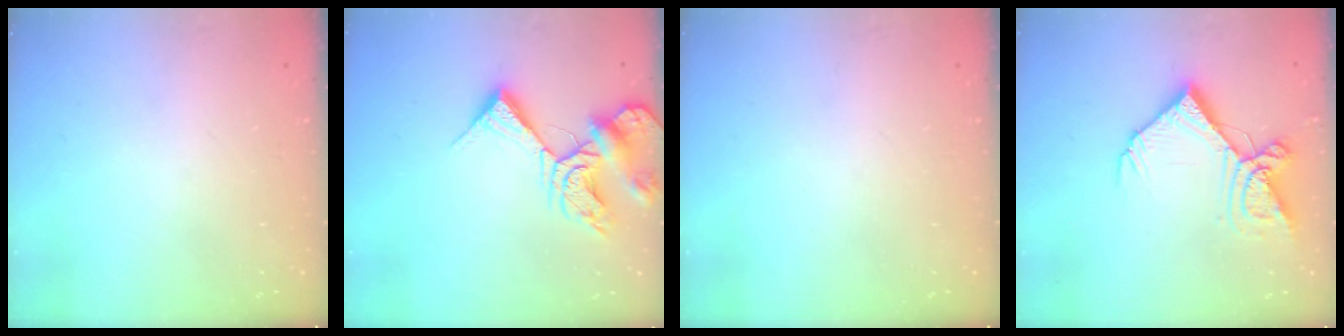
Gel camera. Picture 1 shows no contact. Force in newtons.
{"total": 11.8, "press": 11.7, "slide": 1.3}
{"total": 0.0}
{"total": 15.5, "press": 15.4, "slide": 1.7}